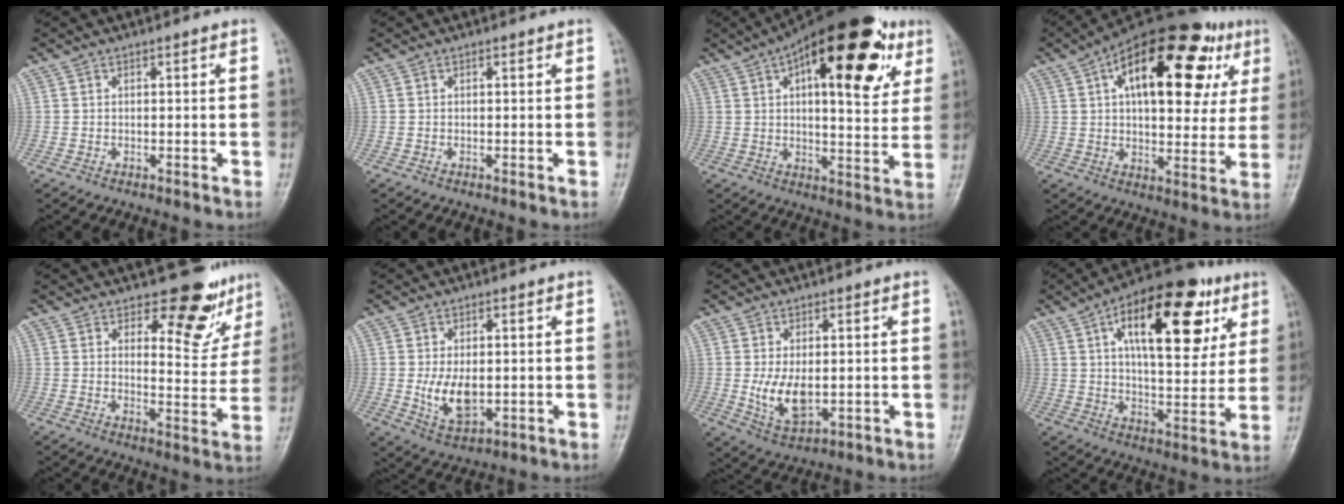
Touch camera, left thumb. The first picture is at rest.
{"total": 0.0}
{"total": 25.4, "force": [11.0, 10.2, 20.6], "torque": [-0.274, -0.003, 0.157]}
{"total": 27.3, "force": [10.4, 13.0, 21.7], "torque": [-0.284, 0.020, 0.147]}
{"total": 10.6, "force": [8.1, 5.0, 4.7], "torque": [-0.020, -0.065, 0.102]}
{"total": 7.3, "force": [-0.3, 4.2, 5.9], "torque": [-0.098, -0.014, 0.006]}
{"total": 7.4, "force": [-0.2, 4.2, 6.1], "torque": [-0.103, -0.017, 0.007]}
{"total": 23.0, "force": [9.2, 10.4, 18.3], "torque": [-0.242, -0.010, 0.137]}